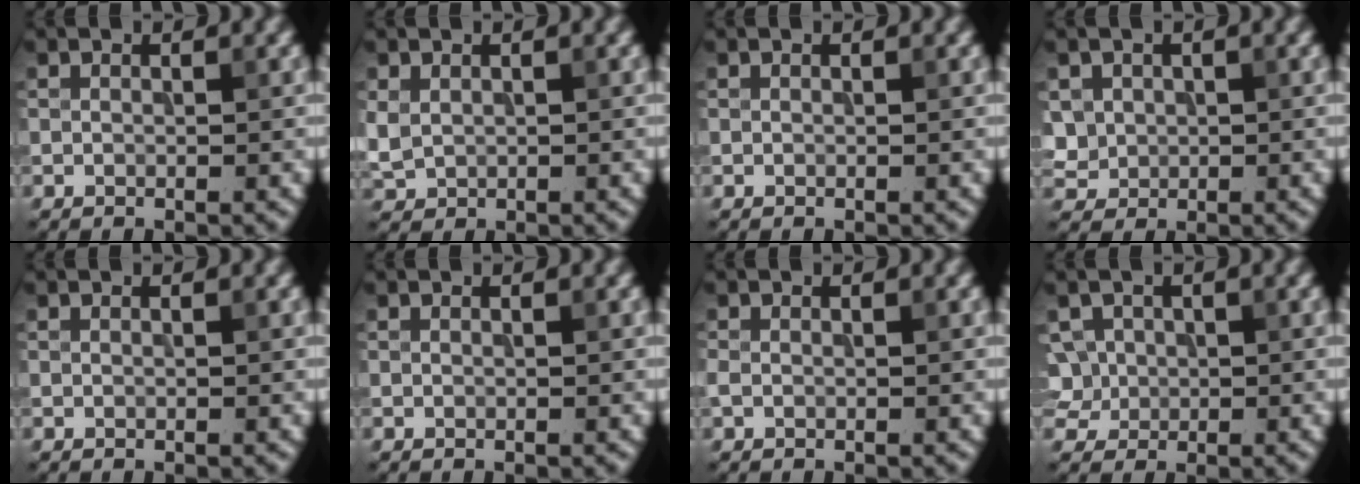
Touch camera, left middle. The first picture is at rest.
{"total": 1.7, "force": [0.4, 1.4, 0.9], "torque": [-0.025, -0.001, 0.012]}
{"total": 0.0}
{"total": 2.6, "force": [0.5, 2.4, 0.9], "torque": [-0.020, 0.001, 0.021]}
{"total": 0.0}
{"total": 0.0}
{"total": 0.9, "force": [-0.2, 0.7, 0.5], "torque": [-0.013, -0.002, -0.008]}
{"total": 4.0, "force": [0.6, 3.5, 1.7], "torque": [-0.034, 0.015, 0.017]}